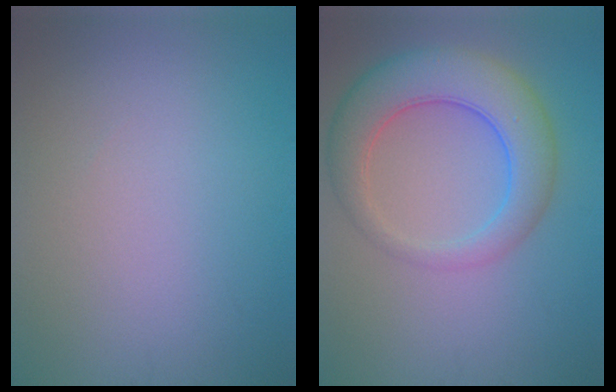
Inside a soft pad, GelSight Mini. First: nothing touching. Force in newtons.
{"total": 6.7, "press": 6.7, "slide": 0.2}